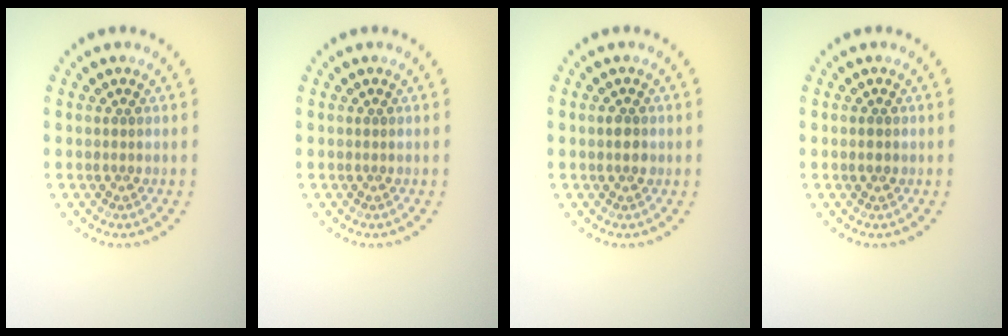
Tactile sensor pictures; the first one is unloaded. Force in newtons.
{"total": 0.0}
{"total": 0.9, "press": 0.9, "slide": 0.1}
{"total": 1.1, "press": 1.1, "slide": 0.1}